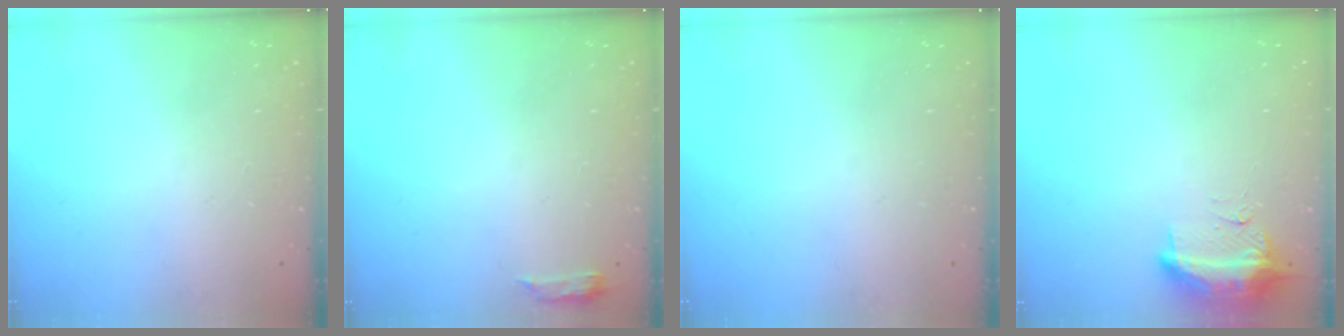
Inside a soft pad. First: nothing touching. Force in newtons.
{"total": 5.1, "press": 5.0, "slide": 0.9}
{"total": 0.0}
{"total": 19.1, "press": 13.0, "slide": 14.0}